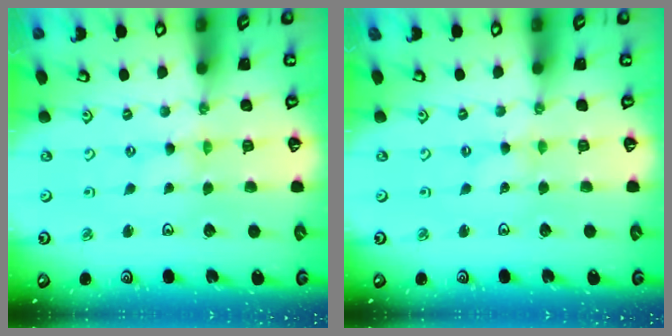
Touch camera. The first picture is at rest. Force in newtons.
{"total": 0.8, "press": 0.8, "slide": 0.1}